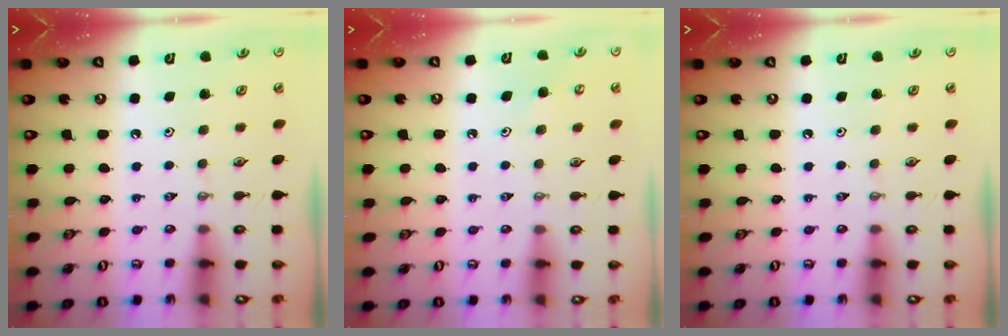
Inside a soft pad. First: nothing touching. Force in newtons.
{"total": 5.2, "press": 5.1, "slide": 0.9}
{"total": 0.0}